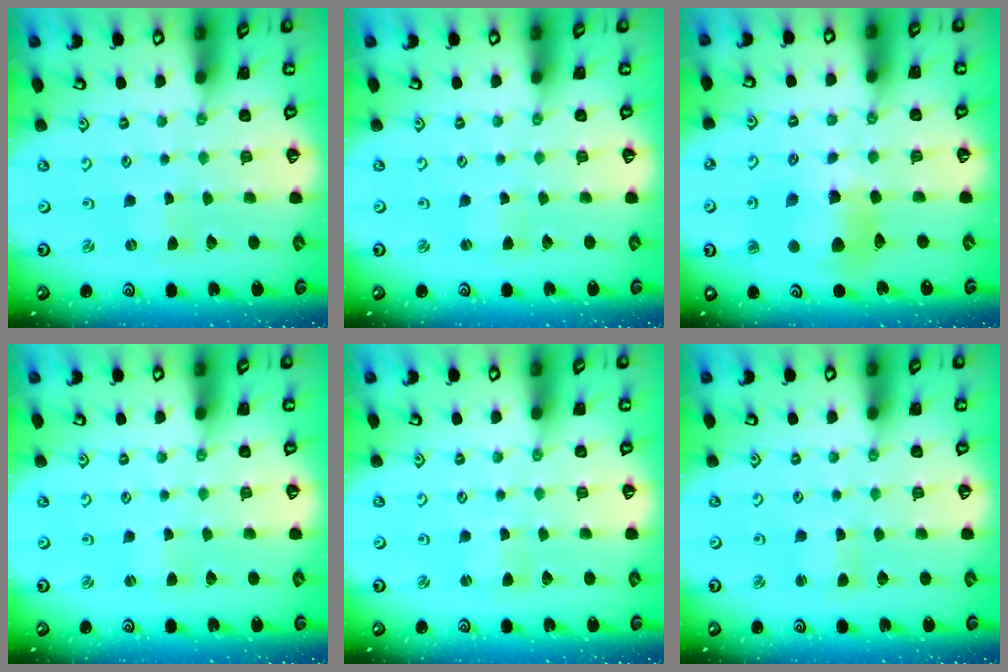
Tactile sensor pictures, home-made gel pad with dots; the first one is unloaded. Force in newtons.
{"total": 2.4, "press": 2.4, "slide": 0.5}
{"total": 10.5, "press": 10.5, "slide": 0.9}
{"total": 1.2, "press": 1.2, "slide": 0.2}
{"total": 1.1, "press": 1.1, "slide": 0.2}
{"total": 1.4, "press": 1.3, "slide": 0.3}